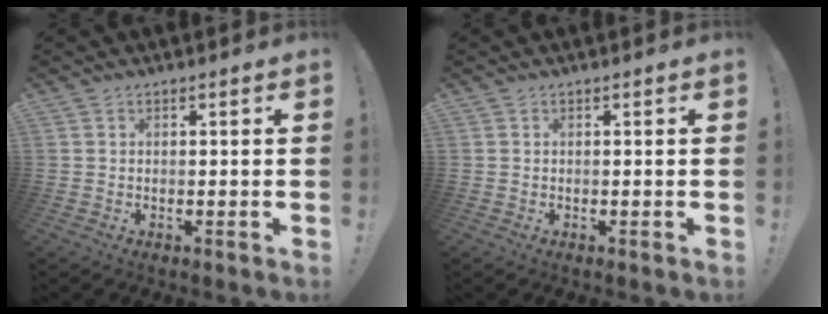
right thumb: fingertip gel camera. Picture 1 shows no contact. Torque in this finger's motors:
{"motor_torque": [0.00, 0.00, -0.15, 0.15, 0.01]}